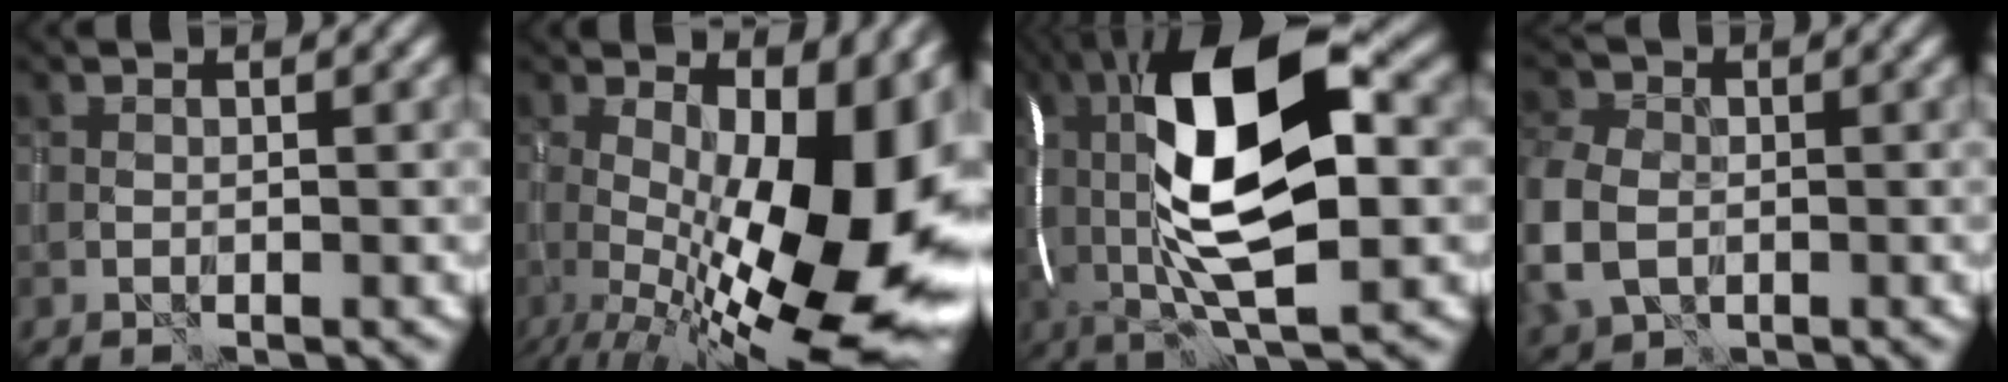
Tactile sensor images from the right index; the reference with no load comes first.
{"total": 17.0, "force": [-0.7, 7.0, 15.5], "torque": [-0.183, -0.012, 0.006]}
{"total": 17.7, "force": [1.9, 6.7, 16.3], "torque": [-0.296, 0.026, 0.019]}
{"total": 7.5, "force": [-1.5, 5.7, 4.6], "torque": [-0.126, -0.015, -0.033]}